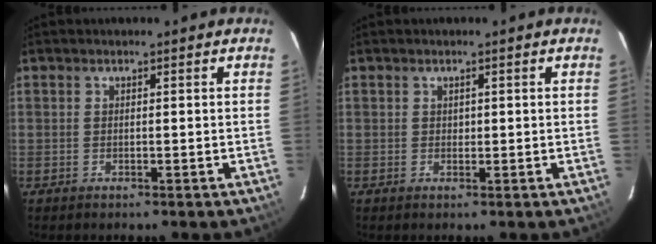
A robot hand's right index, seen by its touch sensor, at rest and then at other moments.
{"total": 0.7, "force": [0.1, 0.6, 0.1], "torque": [0.001, 0.002, 0.003]}